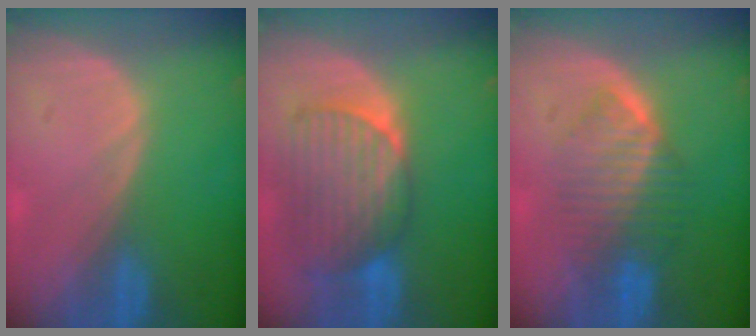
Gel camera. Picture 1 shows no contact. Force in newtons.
{"total": 9.1, "press": 8.4, "slide": 3.5}
{"total": 6.5, "press": 6.5, "slide": 0.9}